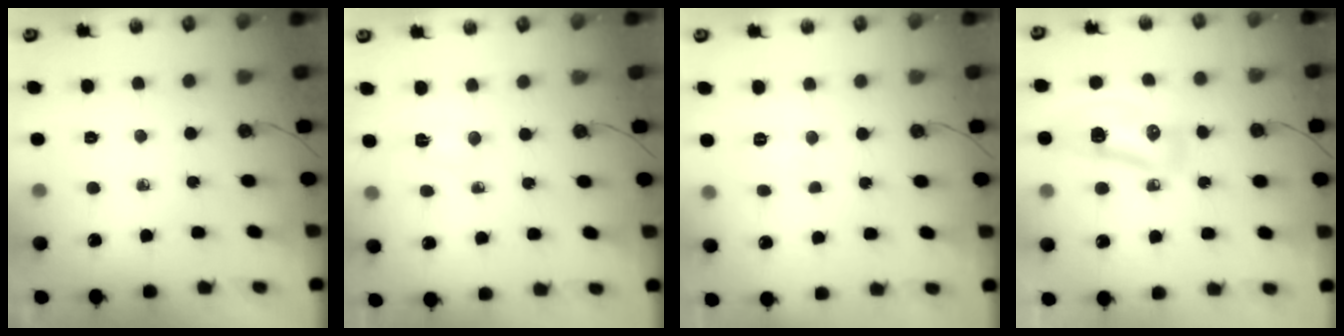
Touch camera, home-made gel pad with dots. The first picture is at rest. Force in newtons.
{"total": 3.0, "press": 1.8, "slide": 2.4}
{"total": 4.5, "press": 4.4, "slide": 0.5}
{"total": 9.9, "press": 9.8, "slide": 1.5}